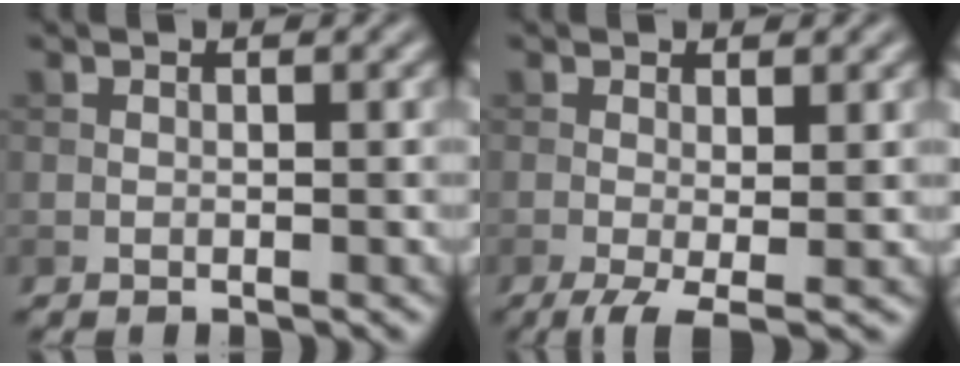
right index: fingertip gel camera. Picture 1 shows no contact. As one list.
[{"total": 3.1, "force": [-1.1, 0.6, 2.8], "torque": [-0.057, -0.008, -0.021]}]